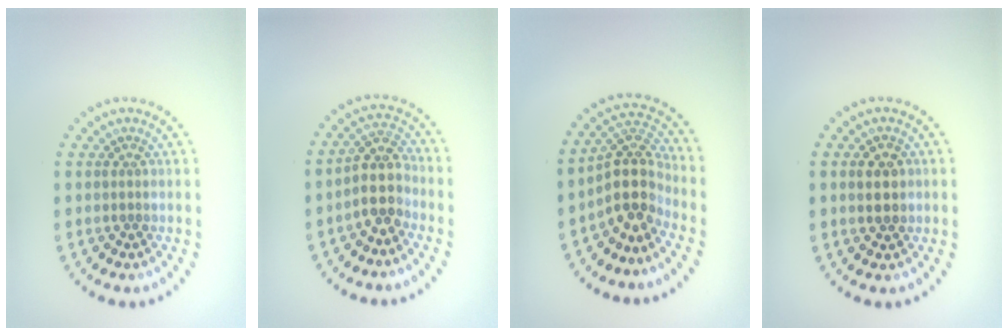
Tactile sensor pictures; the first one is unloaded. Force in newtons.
{"total": 3.4, "press": 2.9, "slide": 1.7}
{"total": 4.3, "press": 3.3, "slide": 2.8}
{"total": 2.4, "press": 2.3, "slide": 0.3}